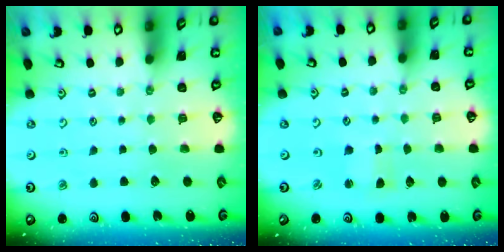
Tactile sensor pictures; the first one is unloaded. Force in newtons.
{"total": 1.9, "press": 1.9, "slide": 0.4}